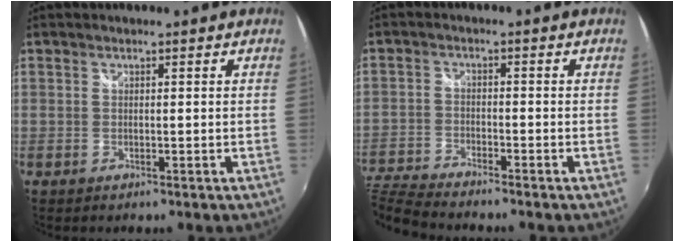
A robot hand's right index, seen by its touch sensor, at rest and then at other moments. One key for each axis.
{"total": 9.1, "fx": -8.4, "fy": 0.9, "fz": 3.3, "tx": -0.097, "ty": -0.024, "tz": -0.165}